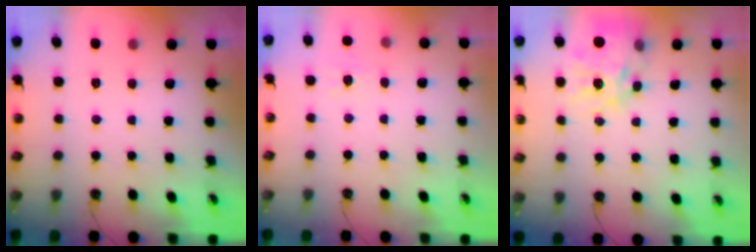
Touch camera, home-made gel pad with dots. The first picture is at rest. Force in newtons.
{"total": 5.8, "press": 5.8, "slide": 0.5}
{"total": 14.4, "press": 14.4, "slide": 0.9}